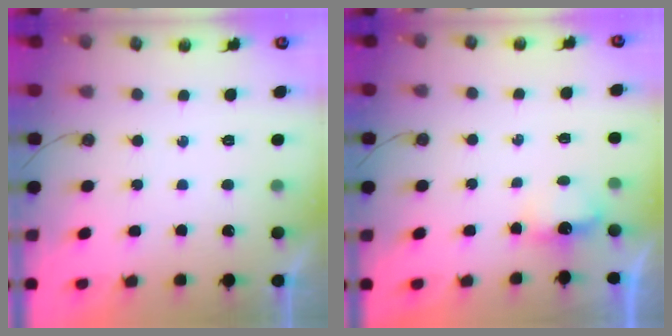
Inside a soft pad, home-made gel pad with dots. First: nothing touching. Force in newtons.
{"total": 4.0, "press": 3.9, "slide": 0.6}